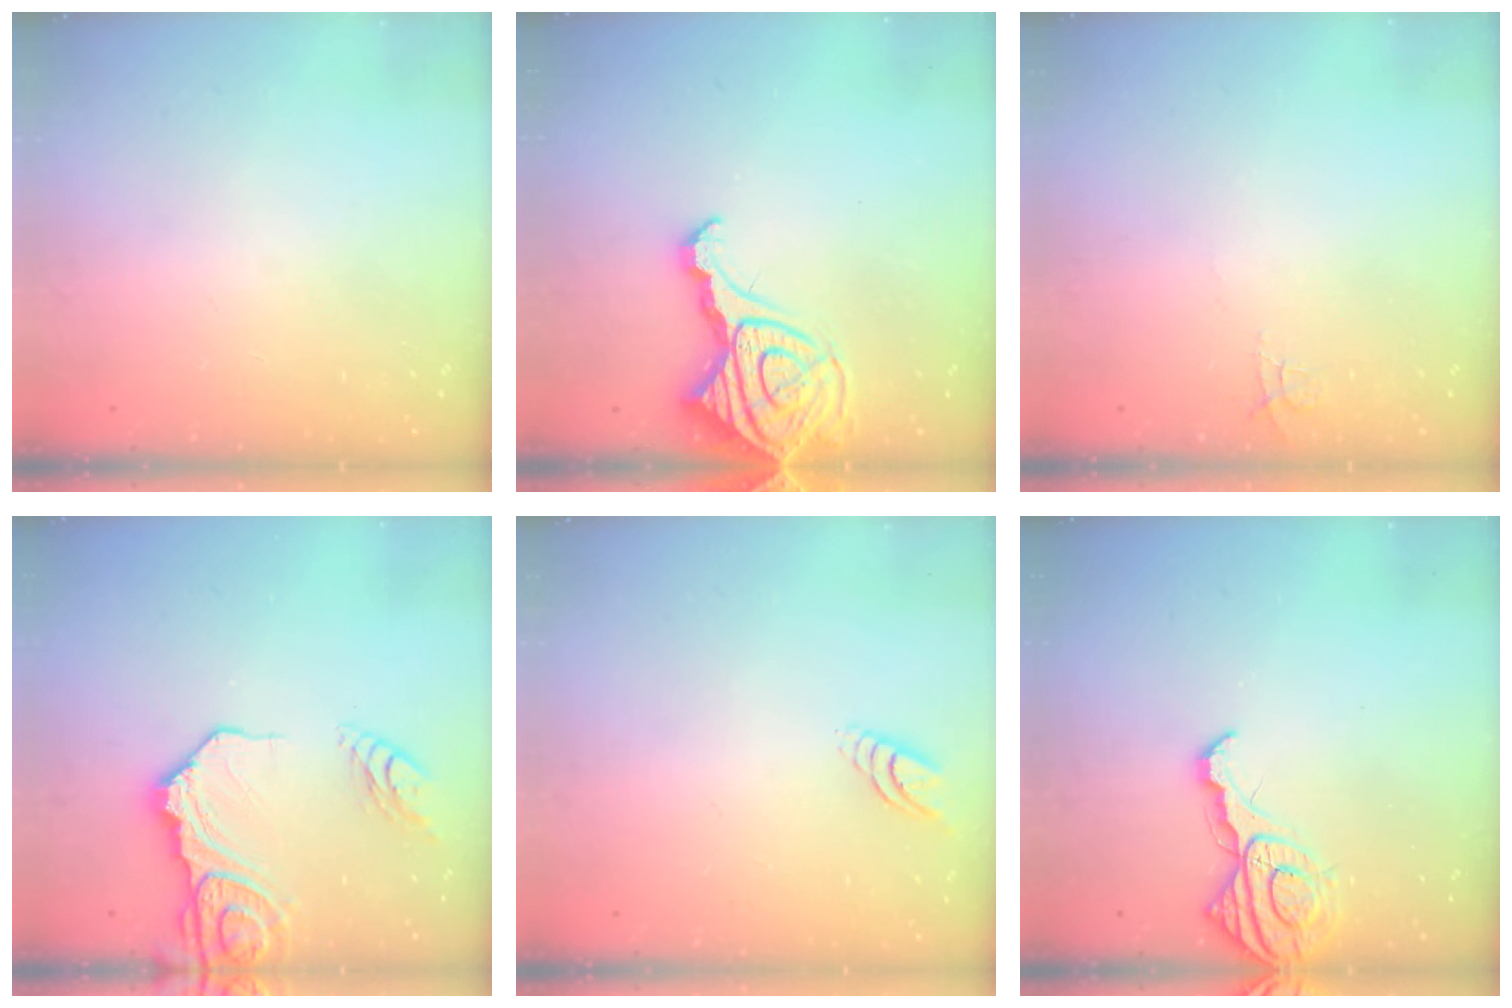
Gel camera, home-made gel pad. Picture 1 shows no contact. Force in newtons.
{"total": 15.0, "press": 14.9, "slide": 1.7}
{"total": 2.9, "press": 2.9, "slide": 0.3}
{"total": 15.1, "press": 15.1, "slide": 1.5}
{"total": 5.7, "press": 5.6, "slide": 0.7}
{"total": 12.1, "press": 12.0, "slide": 0.9}